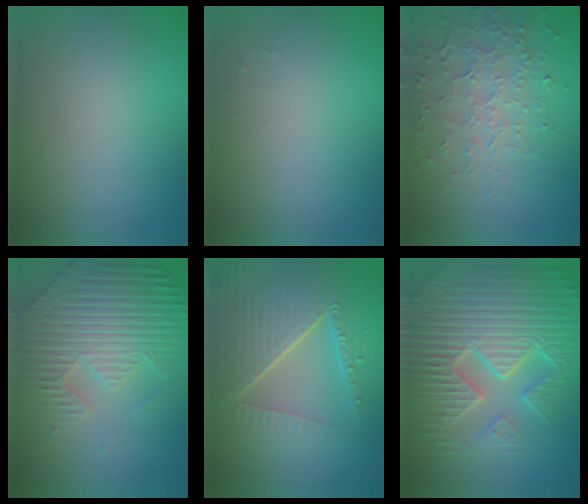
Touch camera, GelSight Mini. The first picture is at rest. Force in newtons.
{"total": 0.5, "press": 0.5, "slide": 0.2}
{"total": 3.7, "press": 3.7, "slide": 0.5}
{"total": 7.5, "press": 5.6, "slide": 4.9}
{"total": 7.9, "press": 5.8, "slide": 5.3}
{"total": 10.7, "press": 7.0, "slide": 8.1}